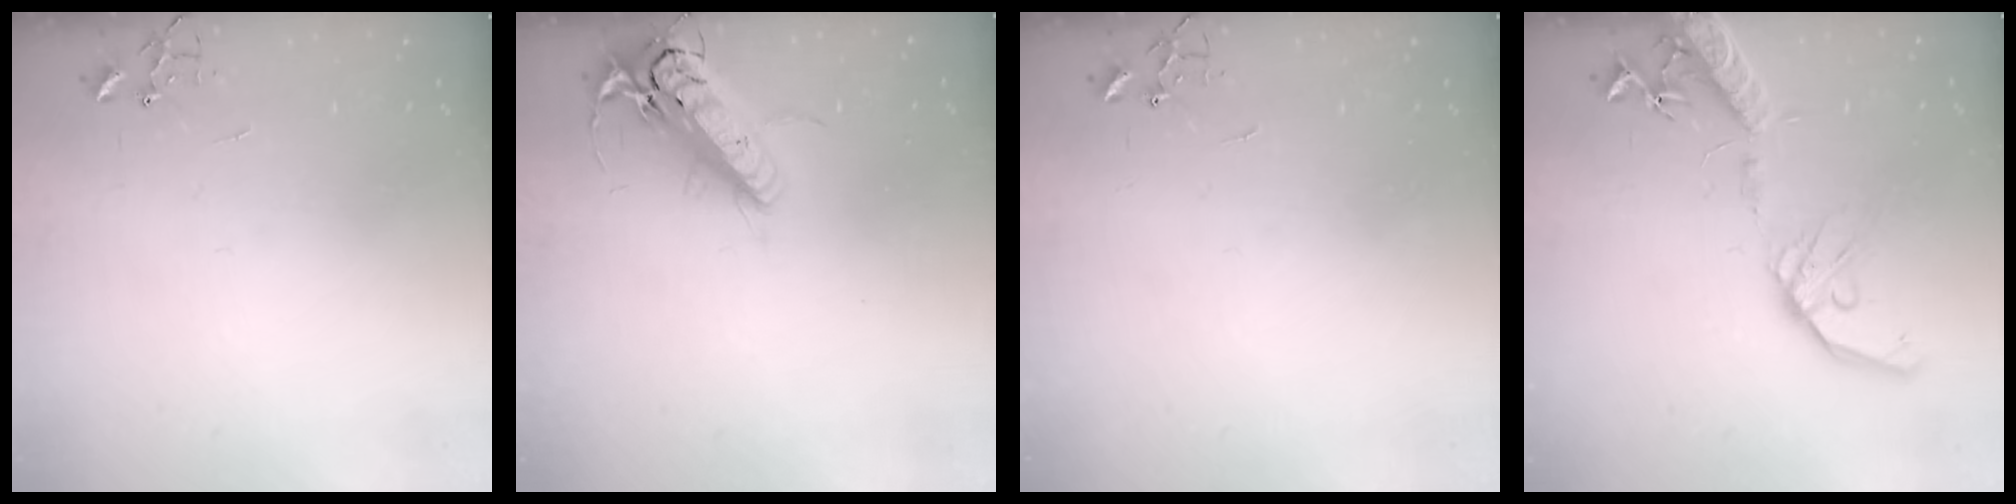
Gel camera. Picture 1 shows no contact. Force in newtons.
{"total": 17.8, "press": 17.5, "slide": 3.4}
{"total": 0.0}
{"total": 16.3, "press": 16.0, "slide": 3.2}